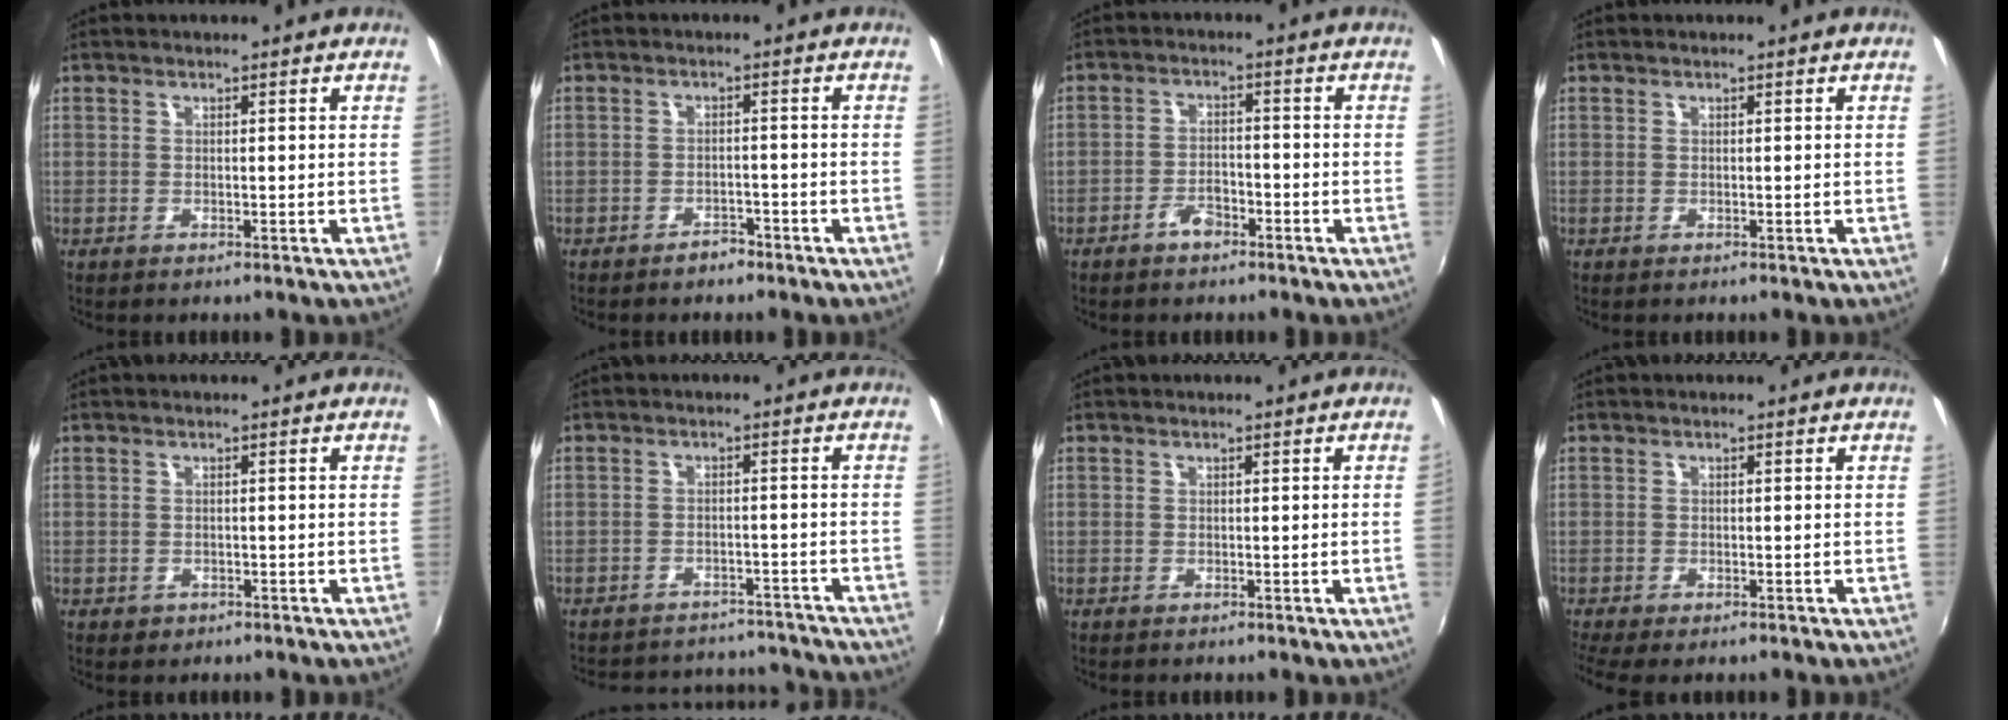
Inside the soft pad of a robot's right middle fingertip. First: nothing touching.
{"total": 2.5, "force": [-2.1, 1.1, 0.7], "torque": [-0.018, 0.003, -0.028]}
{"total": 3.7, "force": [-2.8, 1.7, 1.8], "torque": [-0.041, 0.005, -0.045]}
{"total": 0.0}
{"total": 1.2, "force": [-0.5, 1.0, 0.4], "torque": [-0.007, -0.002, -0.004]}
{"total": 15.8, "force": [-14.3, 5.4, 4.1], "torque": [-0.093, 0.026, -0.172]}
{"total": 0.7, "force": [0.2, -0.4, 0.6], "torque": [-0.003, -0.004, 0.002]}
{"total": 3.6, "force": [-2.6, 0.8, 2.2], "torque": [-0.052, -0.020, -0.044]}